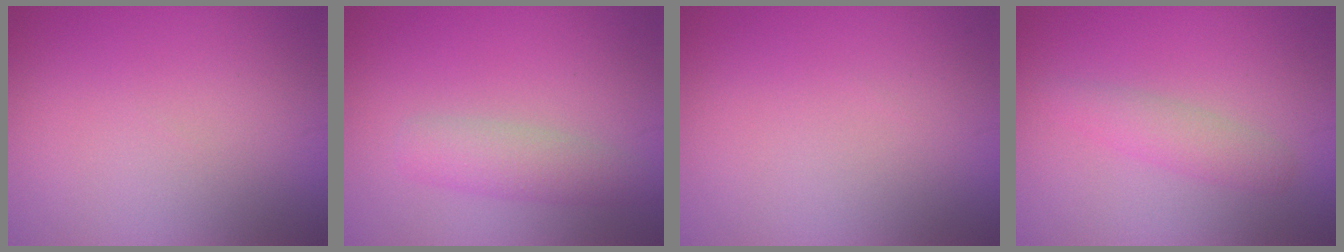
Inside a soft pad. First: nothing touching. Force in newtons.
{"total": 3.0, "press": 3.0, "slide": 0.1}
{"total": 0.0}
{"total": 2.2, "press": 2.2, "slide": 0.1}